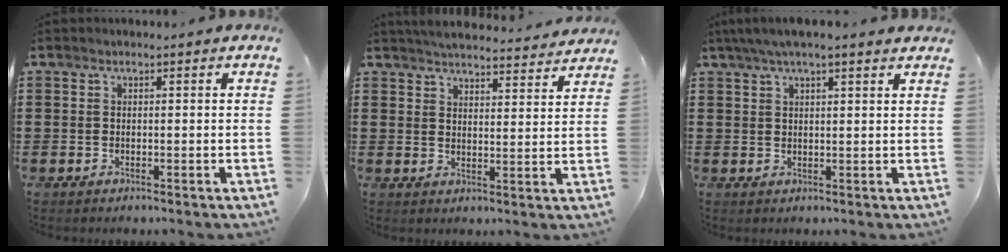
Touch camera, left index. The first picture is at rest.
{"total": 4.4, "force": [4.4, -0.2, 0.3], "torque": [-0.022, -0.028, 0.076]}
{"total": 3.7, "force": [2.8, 0.9, 2.3], "torque": [-0.050, 0.003, 0.050]}